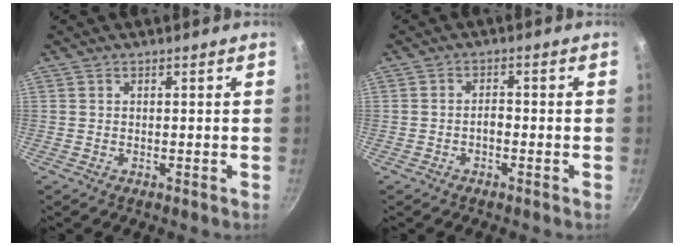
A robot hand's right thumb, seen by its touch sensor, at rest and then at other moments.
{"total": 1.8, "force": [-0.9, 1.0, 1.3], "torque": [-0.013, 0.015, -0.016]}